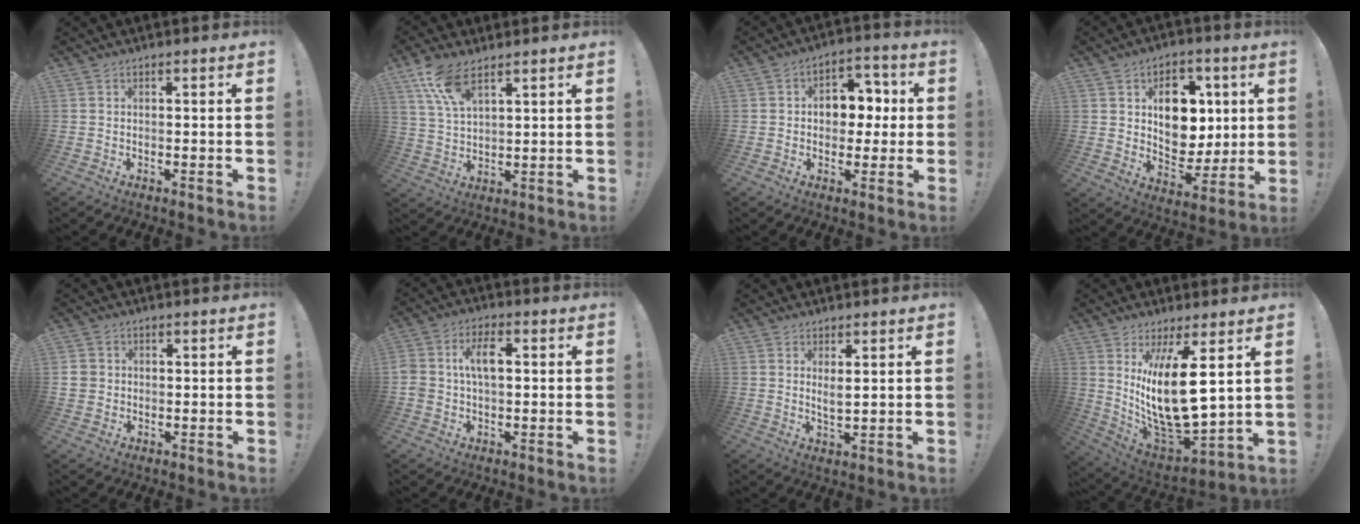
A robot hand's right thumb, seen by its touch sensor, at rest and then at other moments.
{"total": 9.5, "force": [6.5, 3.3, 6.2], "torque": [-0.123, -0.026, 0.123]}
{"total": 9.2, "force": [0.5, 7.5, 5.4], "torque": [-0.067, 0.007, 0.013]}
{"total": 13.9, "force": [4.5, 10.6, 7.7], "torque": [-0.099, -0.018, 0.093]}
{"total": 3.8, "force": [0.7, 3.5, 1.1], "torque": [-0.009, 0.002, 0.015]}
{"total": 8.0, "force": [0.8, 5.0, 6.1], "torque": [-0.109, 0.013, 0.012]}
{"total": 3.3, "force": [1.7, 0.9, 2.7], "torque": [-0.033, -0.015, 0.027]}
{"total": 19.1, "force": [5.4, 6.6, 17.1], "torque": [-0.324, -0.065, 0.092]}